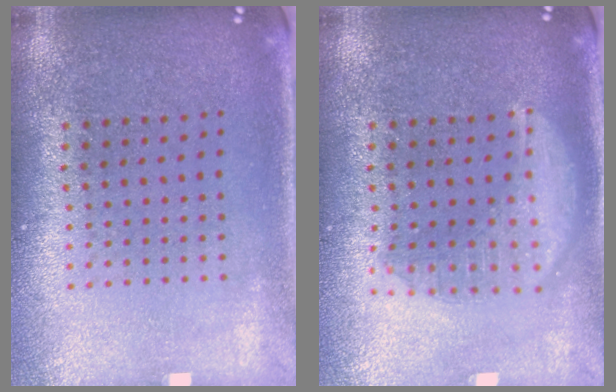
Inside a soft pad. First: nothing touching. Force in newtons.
{"total": 1.9, "press": 1.9, "slide": 0.2}